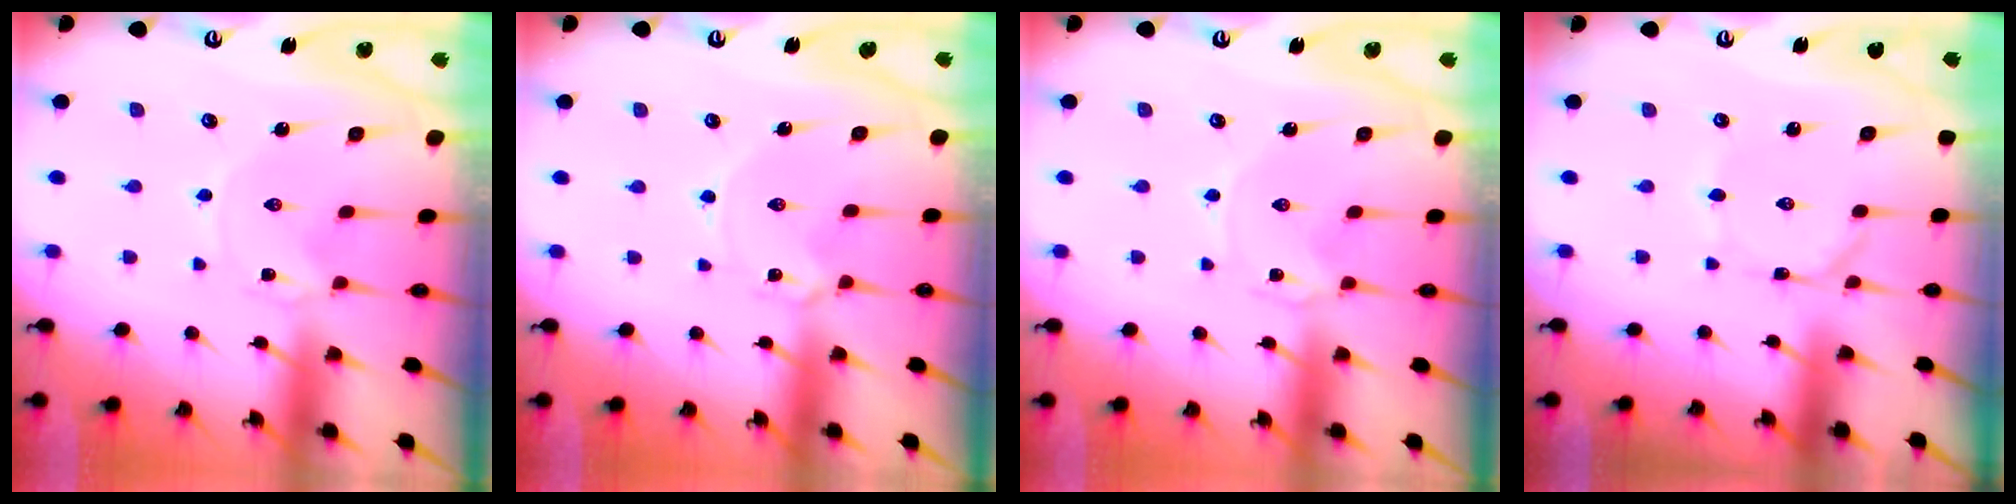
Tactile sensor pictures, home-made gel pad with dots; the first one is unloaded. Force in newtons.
{"total": 1.7, "press": 1.7, "slide": 0.2}
{"total": 0.0}
{"total": 1.5, "press": 1.5, "slide": 0.1}